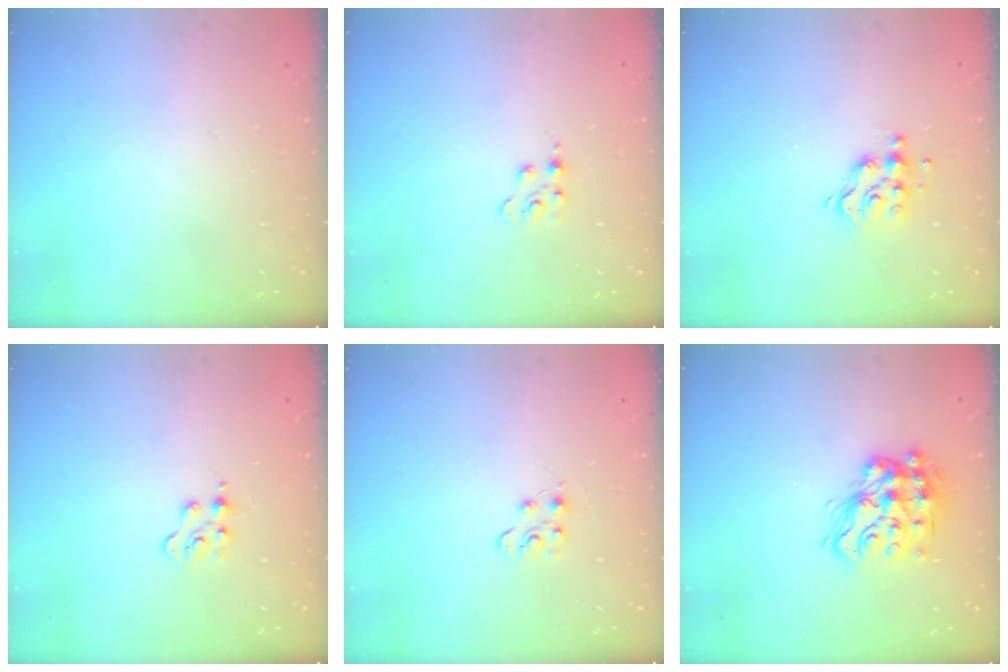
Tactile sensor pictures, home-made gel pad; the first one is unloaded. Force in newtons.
{"total": 2.3, "press": 2.3, "slide": 0.4}
{"total": 8.0, "press": 8.0, "slide": 0.6}
{"total": 2.1, "press": 2.1, "slide": 0.5}
{"total": 5.2, "press": 5.2, "slide": 0.6}
{"total": 15.6, "press": 15.5, "slide": 1.7}